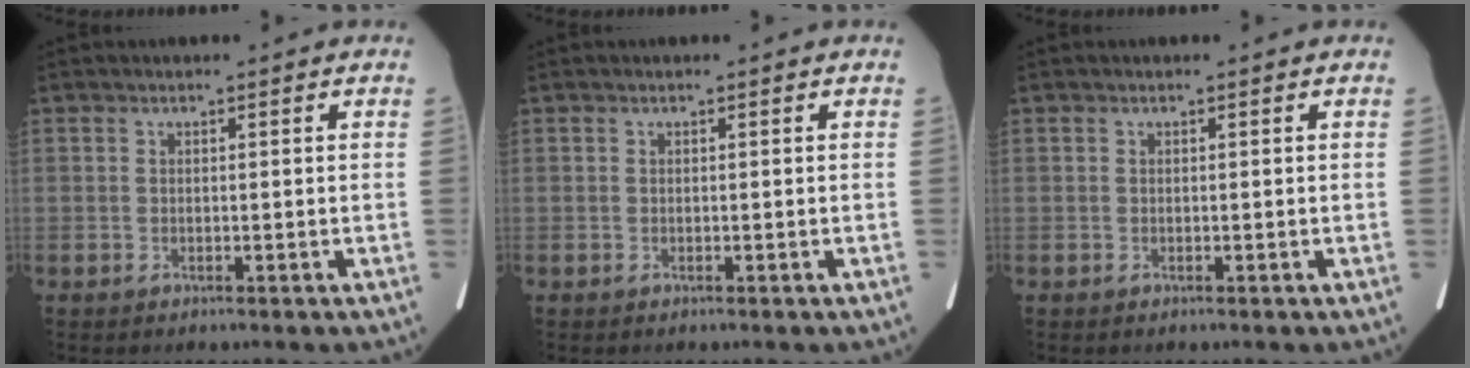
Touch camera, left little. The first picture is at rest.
{"total": 0.0}
{"total": 0.0}